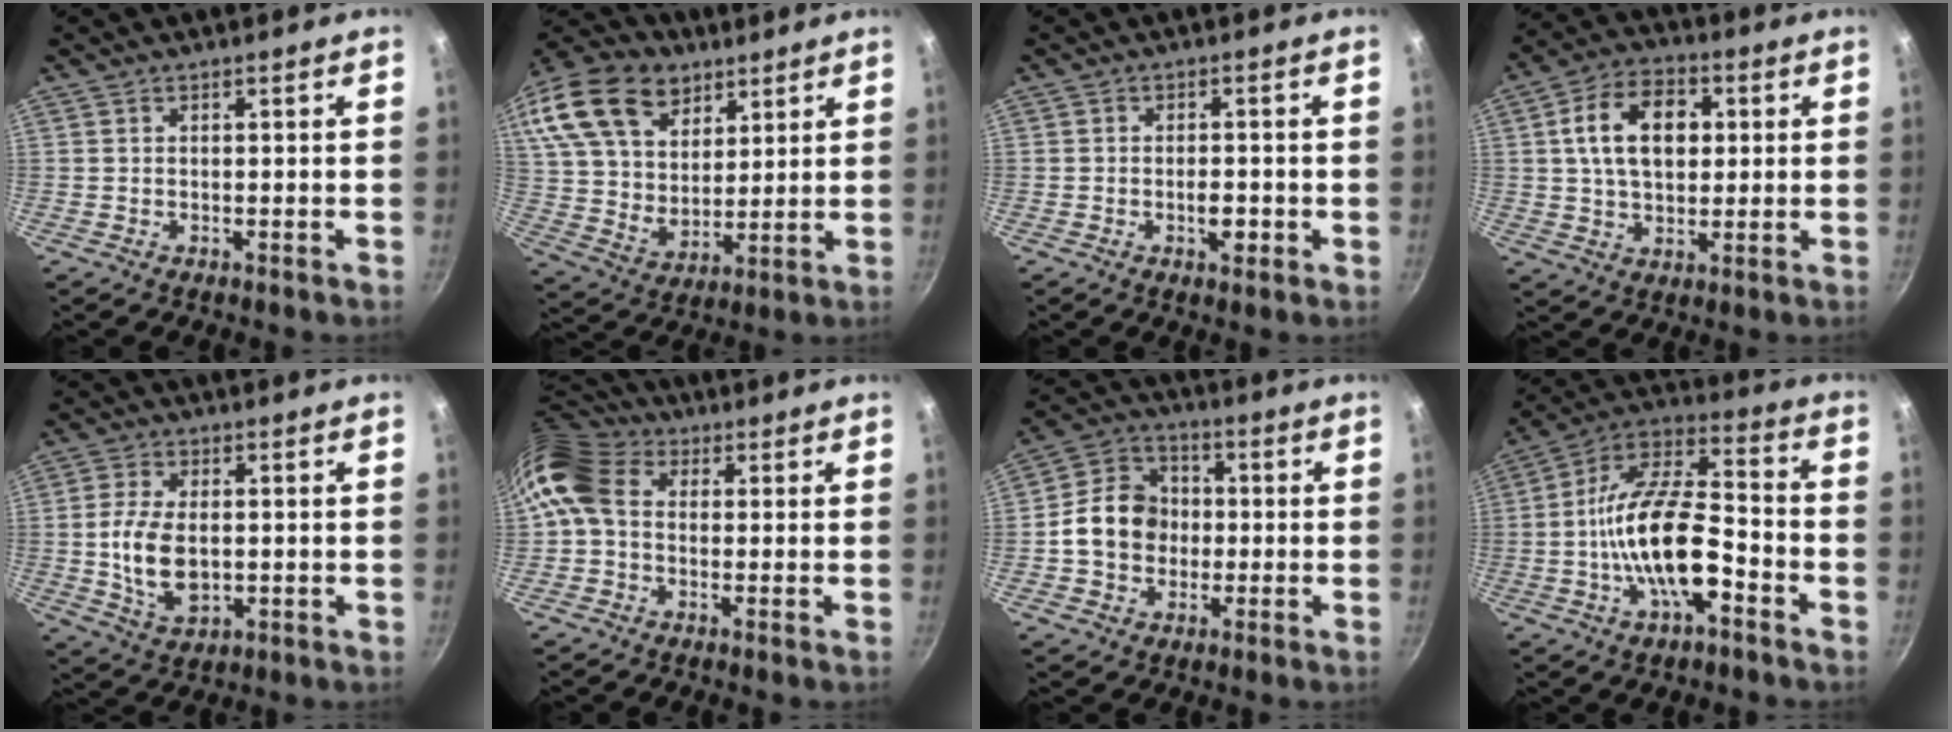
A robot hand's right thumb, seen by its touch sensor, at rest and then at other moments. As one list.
[{"total": 25.0, "force": [13.4, 16.2, 13.5], "torque": [-0.266, -0.004, 0.247]}, {"total": 3.5, "force": [-1.0, 1.8, 2.8], "torque": [-0.030, 0.008, -0.016]}, {"total": 13.0, "force": [2.4, 8.7, 9.3], "torque": [-0.134, 0.012, 0.033]}, {"total": 10.0, "force": [-0.3, 5.9, 8.0], "torque": [-0.151, -0.001, -0.001]}, {"total": 9.5, "force": [0.2, 7.4, 6.0], "torque": [-0.109, 0.025, -0.018]}, {"total": 10.2, "force": [-0.7, 8.7, 5.3], "torque": [-0.059, 0.022, -0.028]}, {"total": 18.4, "force": [-5.4, 7.8, 15.8], "torque": [-0.271, 0.043, -0.113]}]